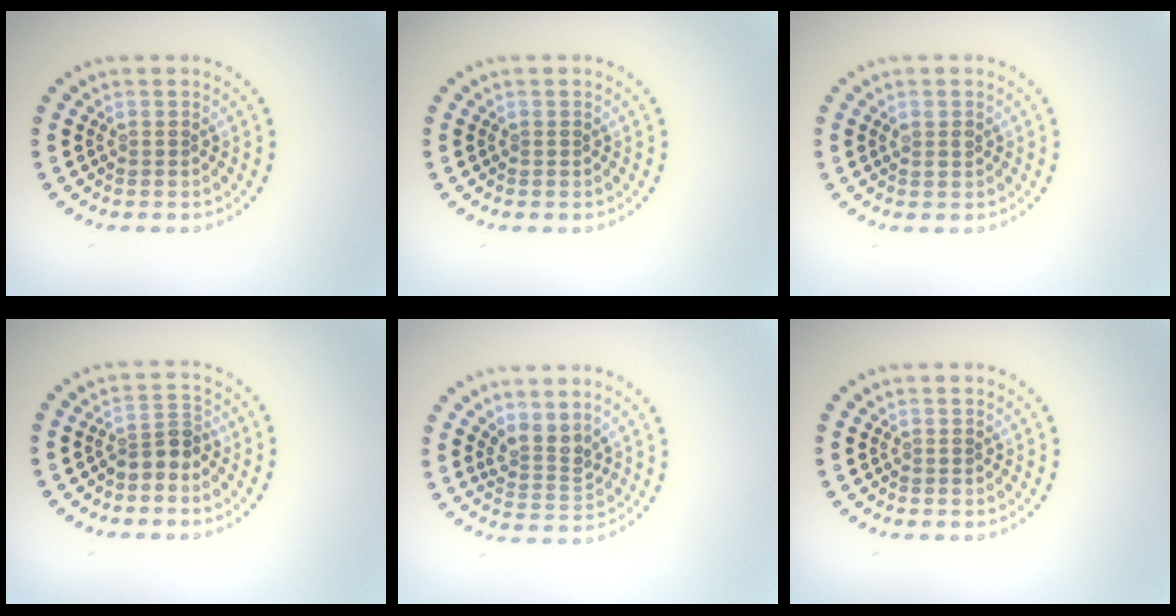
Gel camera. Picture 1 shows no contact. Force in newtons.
{"total": 0.0}
{"total": 0.9, "press": 0.8, "slide": 0.4}
{"total": 2.2, "press": 1.7, "slide": 1.4}
{"total": 2.6, "press": 1.9, "slide": 1.7}
{"total": 0.0}